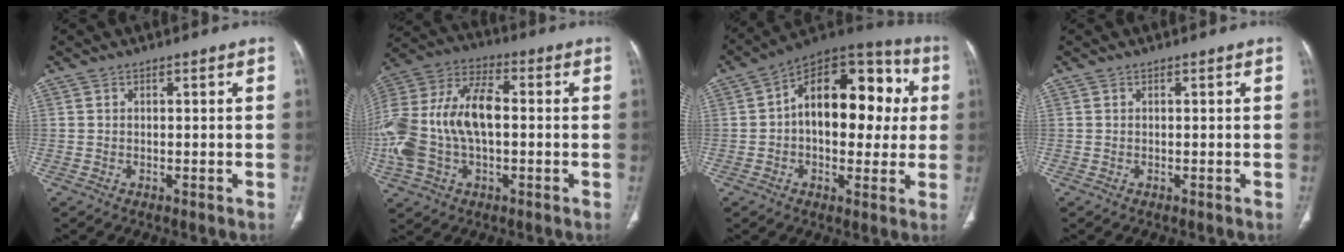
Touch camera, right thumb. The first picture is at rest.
{"total": 21.1, "force": [-0.6, 12.3, 17.2], "torque": [-0.386, 0.029, -0.013]}
{"total": 21.0, "force": [2.3, 12.3, 16.8], "torque": [-0.197, 0.039, 0.025]}
{"total": 0.0}